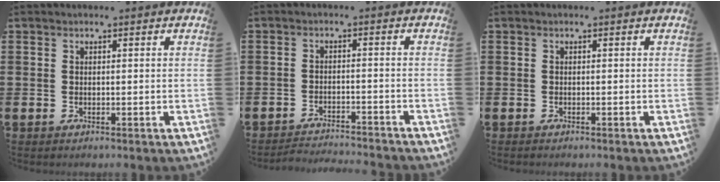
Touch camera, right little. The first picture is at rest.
{"total": 2.4, "force": [-2.4, -0.1, 0.0], "torque": [-0.004, 0.002, -0.050]}
{"total": 0.0}